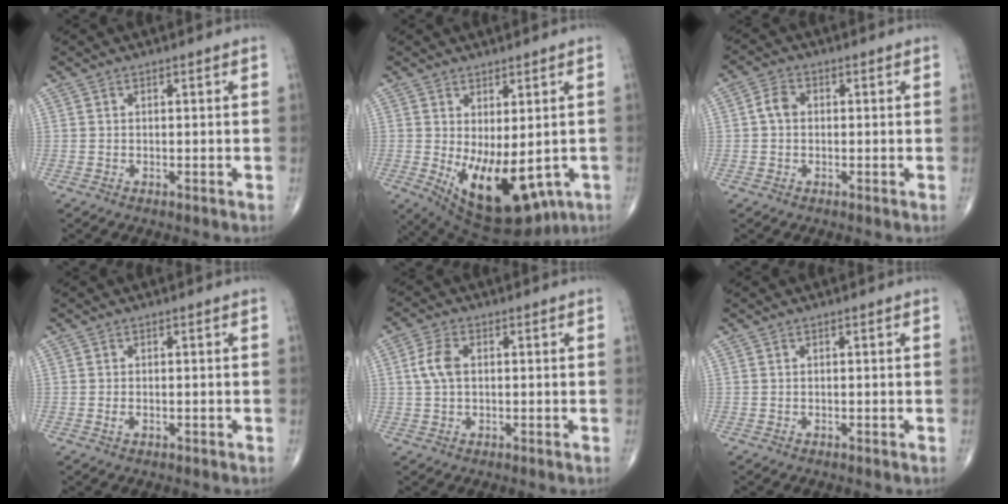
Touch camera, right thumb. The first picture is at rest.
{"total": 15.1, "force": [-3.3, 7.4, 12.7], "torque": [-0.188, -0.016, -0.022]}
{"total": 3.1, "force": [0.0, 2.5, 2.0], "torque": [-0.034, 0.011, -0.005]}
{"total": 1.0, "force": [-0.2, 0.5, 0.8], "torque": [-0.019, 0.001, -0.005]}
{"total": 4.8, "force": [0.6, 2.9, 3.8], "torque": [-0.088, 0.009, 0.009]}
{"total": 0.0}